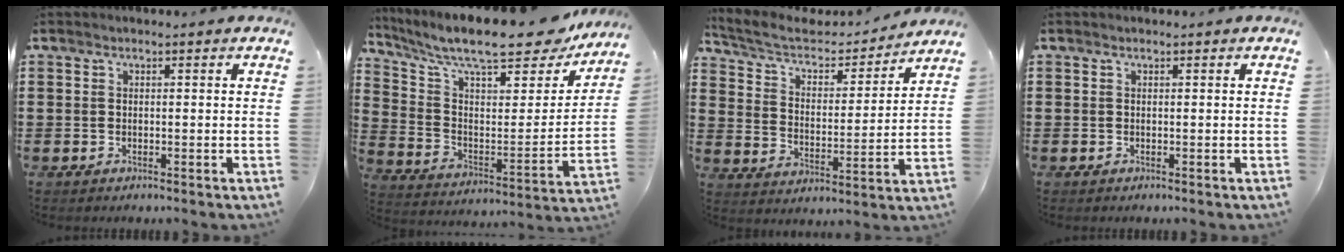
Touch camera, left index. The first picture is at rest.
{"total": 9.6, "force": [7.8, 1.2, 5.5], "torque": [-0.134, -0.065, 0.125]}
{"total": 5.2, "force": [4.4, 1.9, 2.0], "torque": [-0.064, -0.030, 0.069]}
{"total": 0.0}